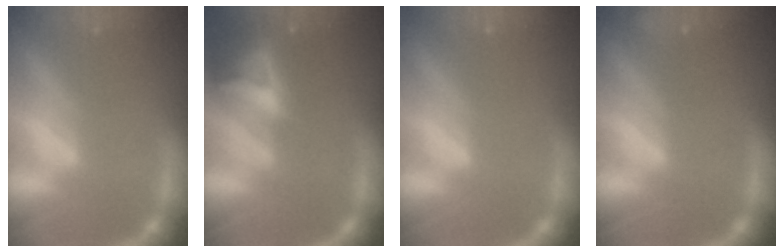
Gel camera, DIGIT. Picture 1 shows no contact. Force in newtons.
{"total": 8.9}
{"total": 0.0}
{"total": 1.4}